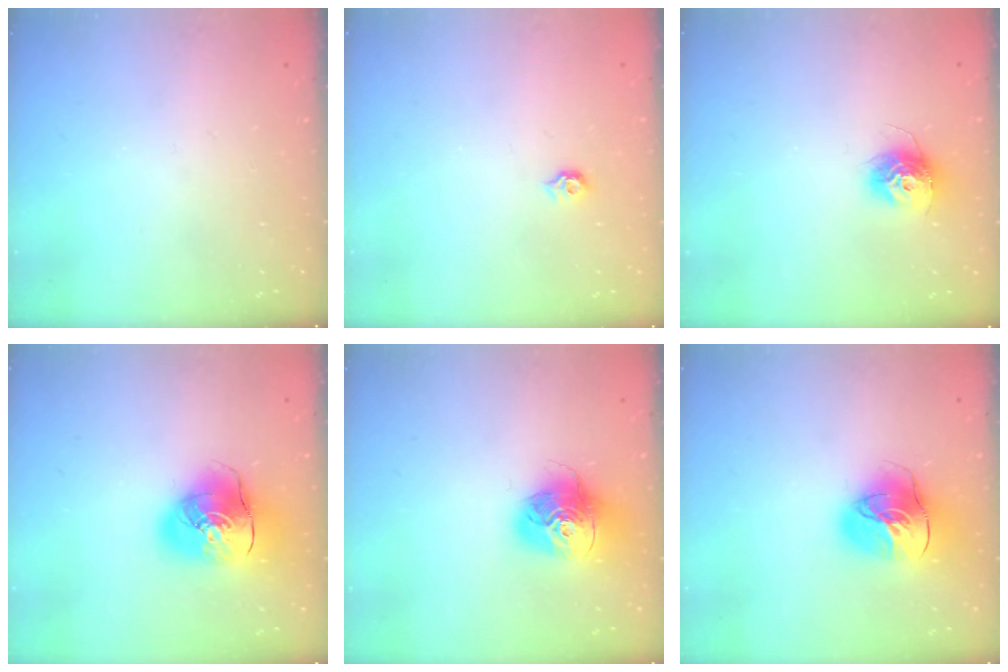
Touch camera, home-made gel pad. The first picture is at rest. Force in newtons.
{"total": 5.3, "press": 5.2, "slide": 0.8}
{"total": 11.5, "press": 11.4, "slide": 0.8}
{"total": 14.9, "press": 14.7, "slide": 2.5}
{"total": 16.9, "press": 16.9, "slide": 1.7}
{"total": 18.0, "press": 17.9, "slide": 2.5}